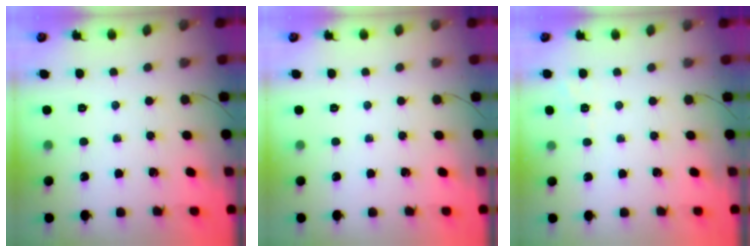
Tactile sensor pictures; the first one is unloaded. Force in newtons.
{"total": 0.0}
{"total": 2.0, "press": 1.3, "slide": 1.5}